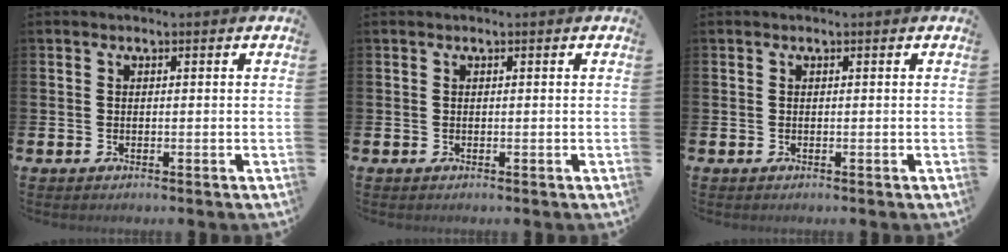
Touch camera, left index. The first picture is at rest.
{"total": 0.0}
{"total": 0.0}